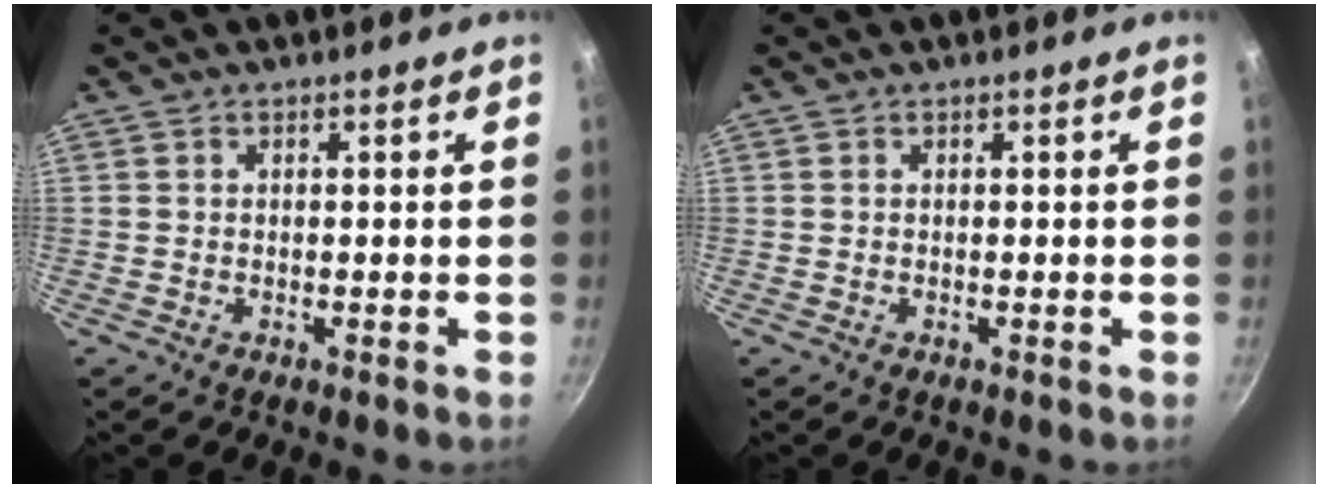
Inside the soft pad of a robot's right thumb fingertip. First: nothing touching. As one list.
[{"total": 0.0}]